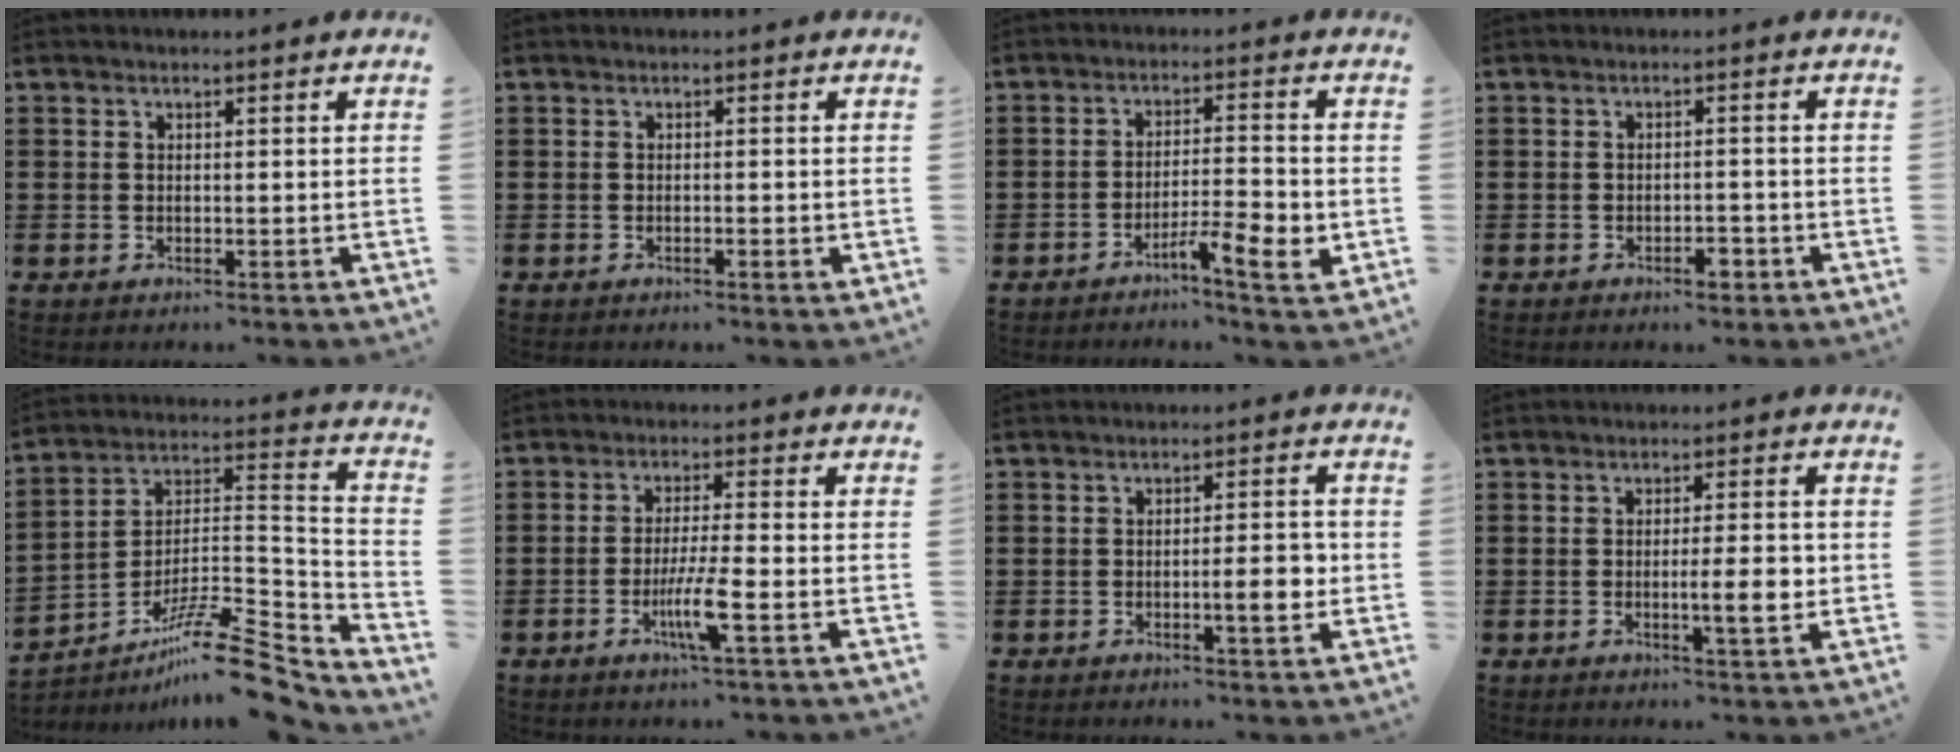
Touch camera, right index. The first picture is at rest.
{"total": 0.8, "force": [-0.4, 0.1, 0.7], "torque": [-0.013, -0.004, -0.006]}
{"total": 6.2, "force": [-3.6, 0.6, 5.0], "torque": [-0.078, -0.003, -0.062]}
{"total": 2.3, "force": [-1.6, 0.8, 1.4], "torque": [-0.026, 0.001, -0.032]}
{"total": 13.0, "force": [-9.7, 3.2, 8.1], "torque": [-0.128, 0.032, -0.175]}
{"total": 6.0, "force": [-2.4, 0.0, 5.5], "torque": [-0.110, -0.020, -0.045]}
{"total": 4.4, "force": [-1.0, 0.8, 4.2], "torque": [-0.055, -0.004, -0.023]}
{"total": 4.8, "force": [-0.7, 0.5, 4.7], "torque": [-0.072, -0.004, -0.018]}